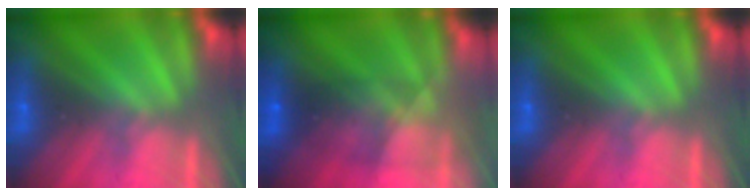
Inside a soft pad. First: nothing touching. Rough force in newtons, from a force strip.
{"total": 6.9}
{"total": 0.0}